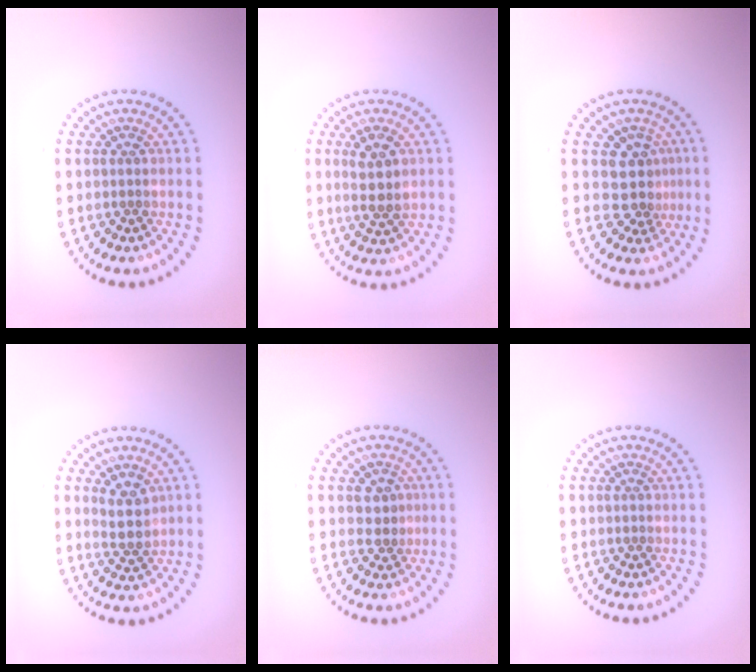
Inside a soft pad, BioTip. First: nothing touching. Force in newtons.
{"total": 2.8, "press": 2.7, "slide": 0.9}
{"total": 3.3, "press": 2.6, "slide": 2.0}
{"total": 2.6, "press": 2.3, "slide": 1.3}
{"total": 1.7, "press": 1.6, "slide": 0.7}
{"total": 0.0}